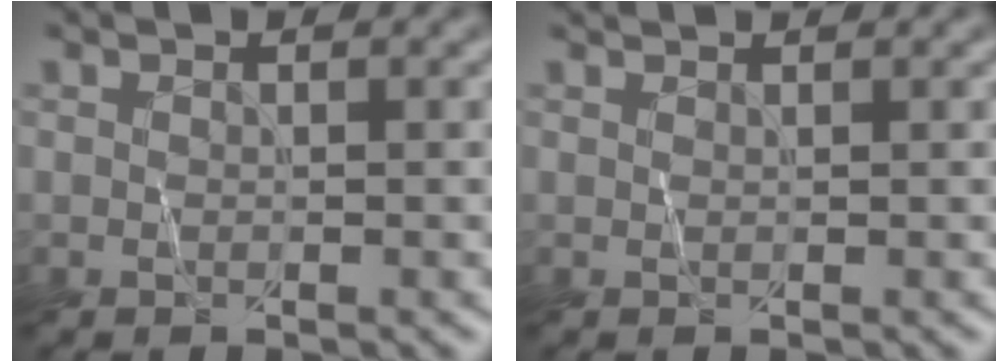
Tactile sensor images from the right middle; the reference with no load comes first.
{"total": 1.2, "force": [1.1, 0.3, 0.5], "torque": [-0.008, 0.000, 0.007]}